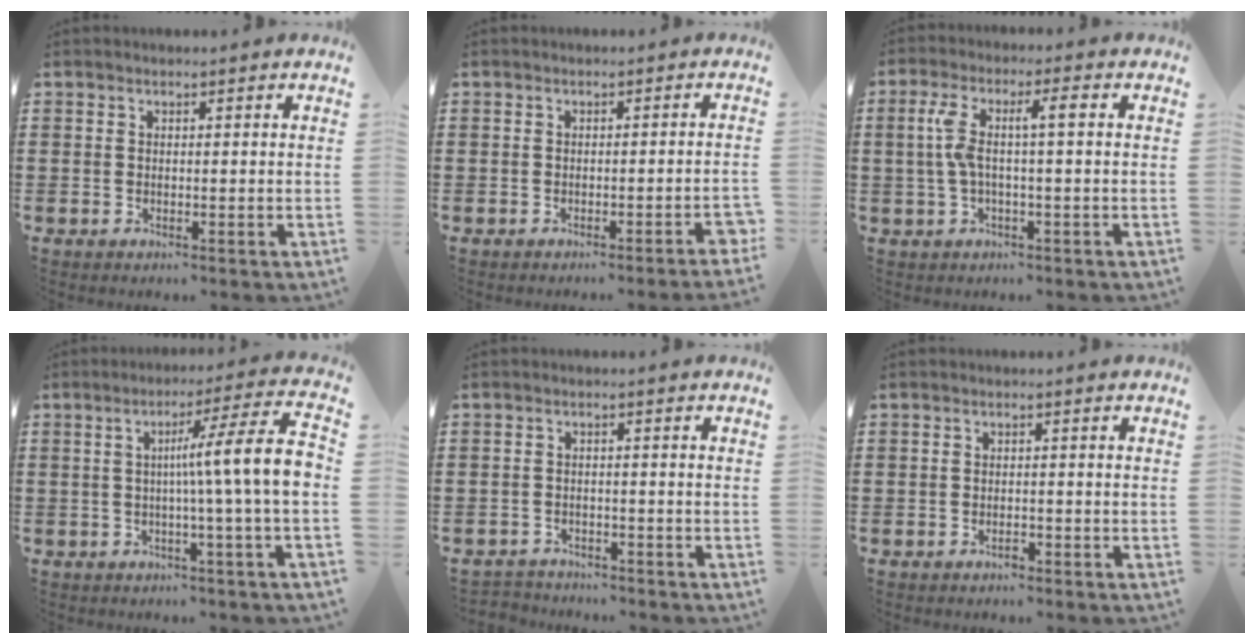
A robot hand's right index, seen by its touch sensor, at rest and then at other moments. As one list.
[{"total": 1.6, "force": [-1.2, -0.3, 1.1], "torque": [-0.018, -0.003, -0.022]}, {"total": 6.3, "force": [0.3, 1.0, 6.2], "torque": [-0.131, 0.002, -0.006]}, {"total": 10.7, "force": [0.2, 0.0, 10.7], "torque": [-0.176, -0.012, -0.004]}, {"total": 2.2, "force": [-2.1, 0.5, -0.3], "torque": [-0.002, 0.002, -0.049]}, {"total": 1.2, "force": [-0.9, 0.3, 0.7], "torque": [-0.018, -0.004, -0.016]}]